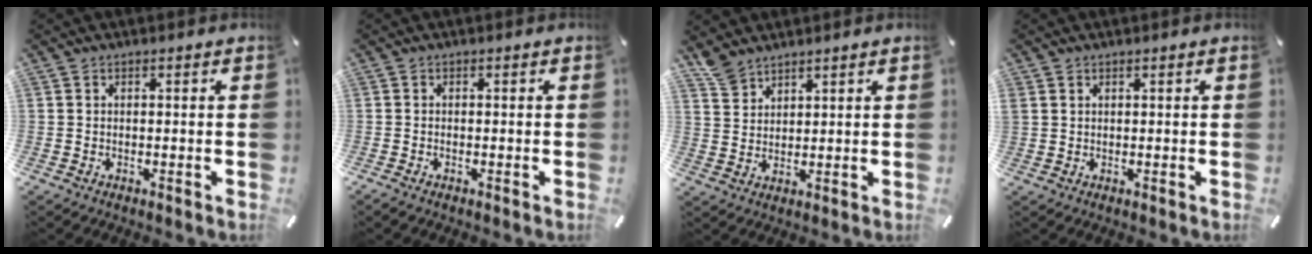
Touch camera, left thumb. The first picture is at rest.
{"total": 0.7, "force": [-0.4, 0.2, 0.5], "torque": [-0.011, -0.002, -0.007]}
{"total": 5.0, "force": [4.2, 2.5, 1.0], "torque": [-0.032, -0.016, 0.084]}
{"total": 0.8, "force": [0.6, 0.6, 0.1], "torque": [-0.002, 0.002, 0.011]}